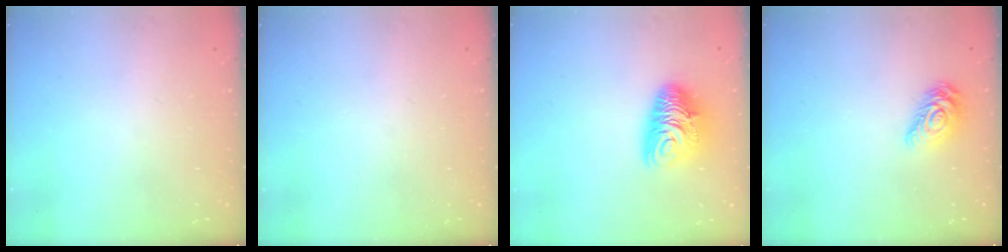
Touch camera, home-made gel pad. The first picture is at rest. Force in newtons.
{"total": 0.0}
{"total": 11.0, "press": 10.9, "slide": 1.3}
{"total": 9.9, "press": 9.9, "slide": 0.4}